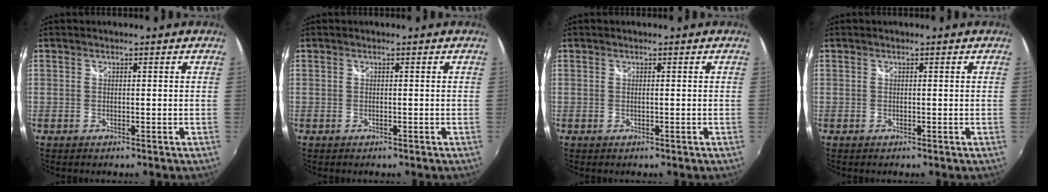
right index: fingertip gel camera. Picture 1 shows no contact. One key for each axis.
{"total": 0.0}
{"total": 0.0}
{"total": 0.0}